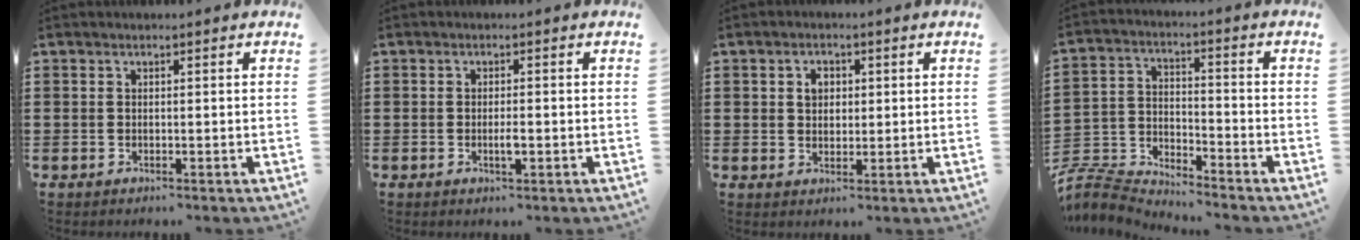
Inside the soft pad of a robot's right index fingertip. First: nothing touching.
{"total": 2.1, "force": [-0.6, 0.4, 1.9], "torque": [-0.037, -0.002, -0.010]}
{"total": 2.5, "force": [0.6, 1.9, 1.5], "torque": [-0.035, 0.011, 0.008]}
{"total": 5.0, "force": [-4.9, 0.8, 0.2], "torque": [-0.026, -0.009, -0.106]}